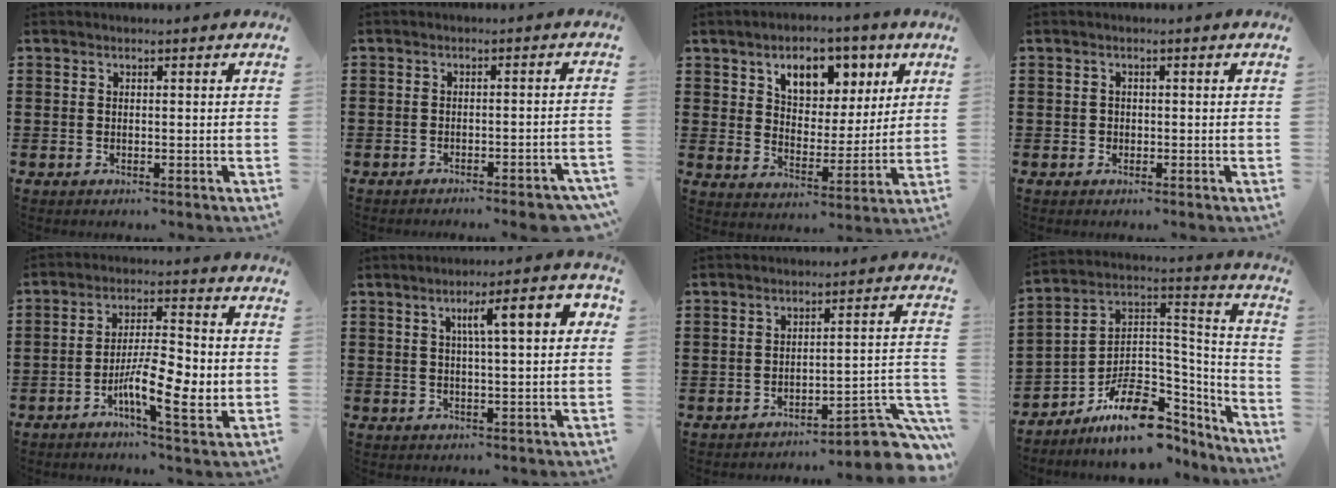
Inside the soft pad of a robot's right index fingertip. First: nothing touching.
{"total": 2.9, "force": [-2.6, -0.1, 1.4], "torque": [-0.024, -0.003, -0.050]}
{"total": 8.2, "force": [4.7, 4.9, 4.4], "torque": [-0.091, -0.002, 0.078]}
{"total": 0.7, "force": [-0.1, 0.7, 0.1], "torque": [-0.005, 0.003, -0.004]}
{"total": 9.8, "force": [-2.6, 2.7, 9.1], "torque": [-0.156, -0.004, -0.047]}
{"total": 7.3, "force": [2.2, 1.5, 6.8], "torque": [-0.123, 0.001, 0.029]}
{"total": 6.1, "force": [-4.7, 1.0, 3.7], "torque": [-0.048, -0.012, -0.091]}
{"total": 12.1, "force": [-7.1, 6.7, 7.2], "torque": [-0.135, 0.019, -0.118]}